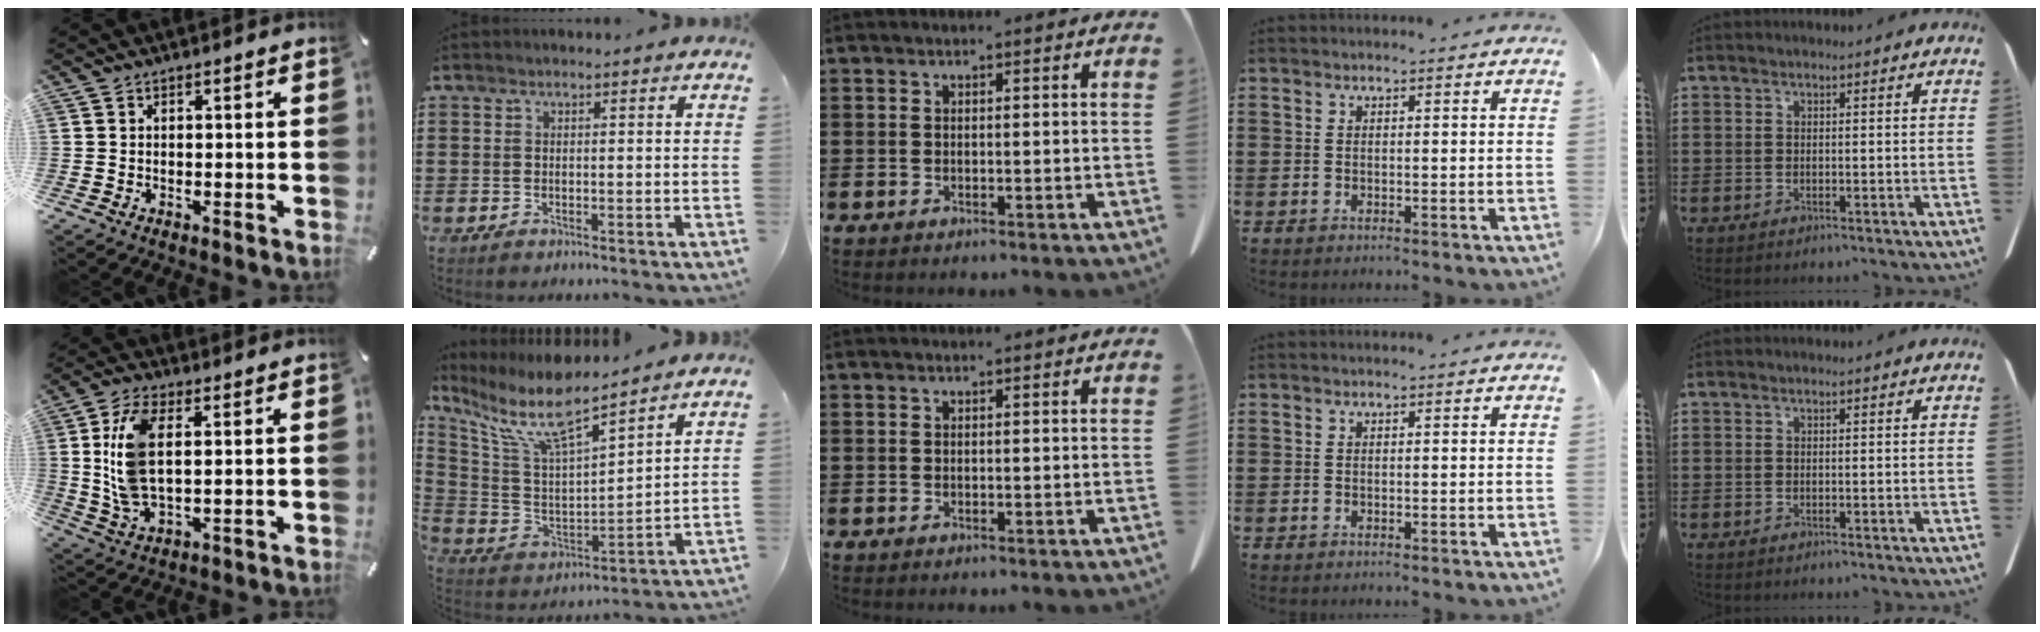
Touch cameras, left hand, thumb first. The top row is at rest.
{"thumb": {"total": 12.6, "force": [2.3, 6.3, 10.6], "torque": [-0.238, -0.005, 0.040]}, "index": {"total": 9.9, "force": [7.6, 1.8, 6.1], "torque": [-0.157, -0.046, 0.126]}}